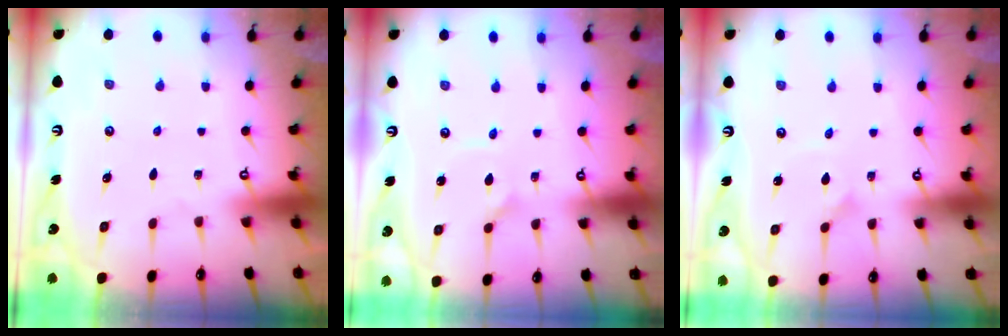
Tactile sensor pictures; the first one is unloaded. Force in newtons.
{"total": 1.8, "press": 1.8, "slide": 0.1}
{"total": 1.4, "press": 1.4, "slide": 0.1}